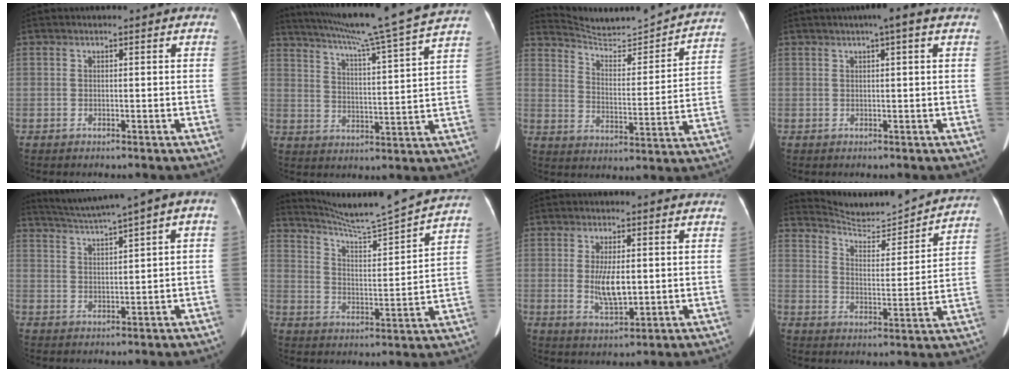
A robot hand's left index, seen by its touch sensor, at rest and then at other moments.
{"total": 20.9, "force": [17.8, -2.2, 10.8], "torque": [-0.185, -0.022, 0.241]}
{"total": 19.5, "force": [18.5, 1.7, 5.9], "torque": [-0.087, -0.046, 0.247]}
{"total": 2.8, "force": [1.7, -0.1, 2.2], "torque": [-0.036, 0.012, 0.023]}
{"total": 7.5, "force": [4.3, -0.1, 6.1], "torque": [-0.102, 0.031, 0.074]}
{"total": 14.6, "force": [13.7, -2.3, 4.4], "torque": [-0.085, -0.032, 0.204]}
{"total": 5.7, "force": [0.0, 1.9, 5.4], "torque": [-0.110, -0.011, 0.004]}
{"total": 13.3, "force": [13.1, 0.4, 2.1], "torque": [-0.042, -0.018, 0.186]}